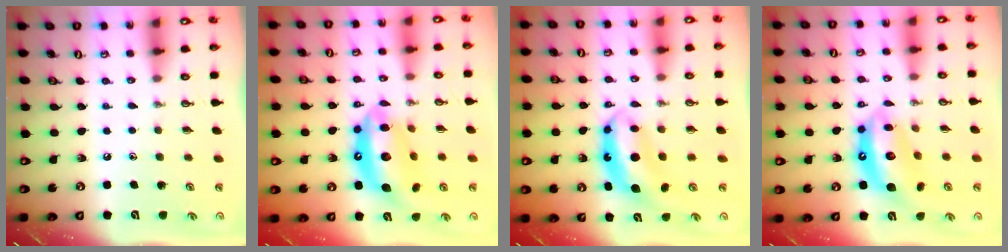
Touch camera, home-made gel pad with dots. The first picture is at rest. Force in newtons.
{"total": 15.9, "press": 15.8, "slide": 1.3}
{"total": 7.6, "press": 7.6, "slide": 0.8}
{"total": 13.6, "press": 13.5, "slide": 1.2}